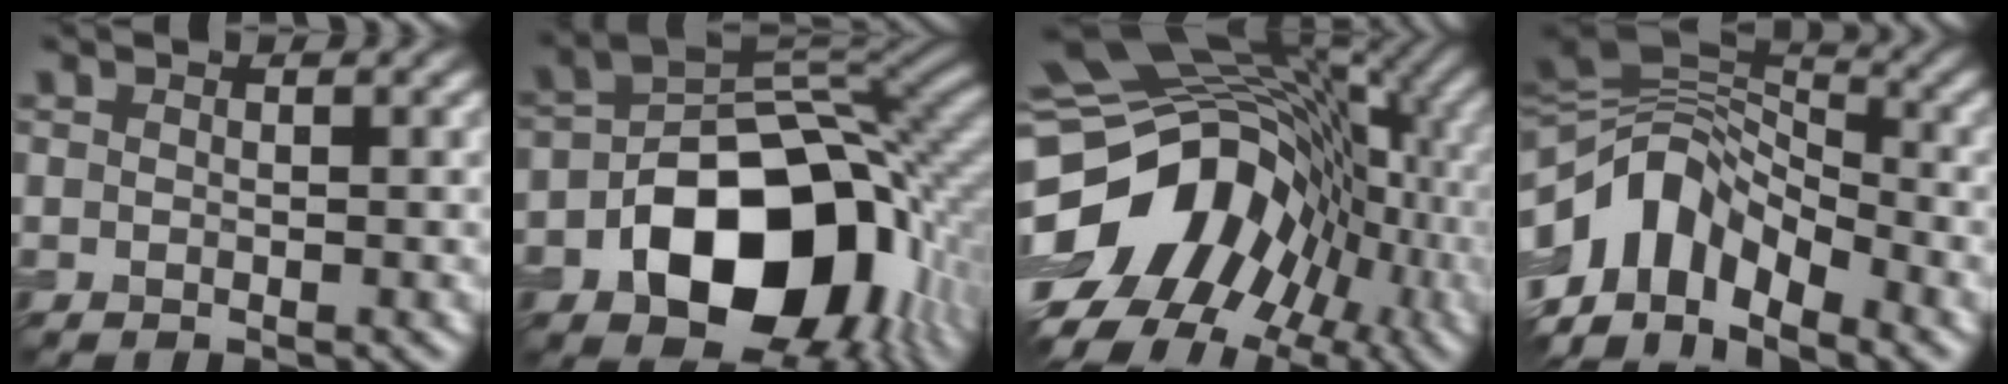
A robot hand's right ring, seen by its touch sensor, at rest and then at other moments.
{"total": 14.7, "force": [-4.7, 9.6, 10.1], "torque": [-0.141, -0.011, -0.076]}
{"total": 17.2, "force": [-4.0, 12.7, 10.9], "torque": [-0.172, 0.011, -0.070]}
{"total": 10.6, "force": [-4.6, 6.4, 7.2], "torque": [-0.128, 0.009, -0.094]}